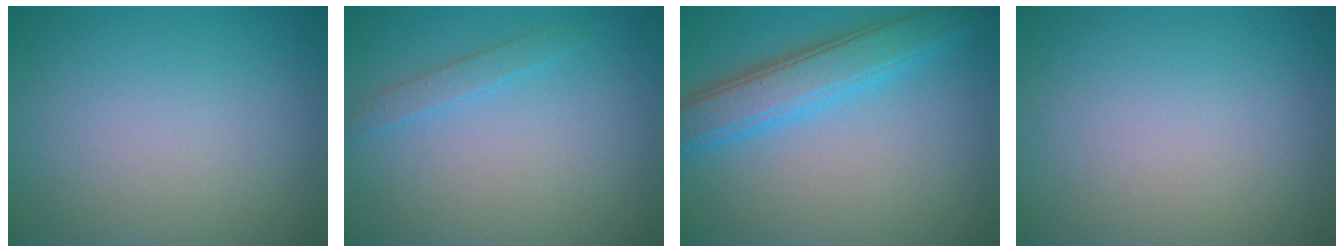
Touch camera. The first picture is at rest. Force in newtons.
{"total": 1.3, "press": 1.3, "slide": 0.1}
{"total": 5.0, "press": 5.0, "slide": 0.1}
{"total": 0.0}